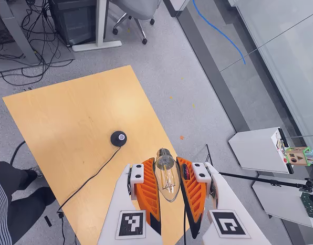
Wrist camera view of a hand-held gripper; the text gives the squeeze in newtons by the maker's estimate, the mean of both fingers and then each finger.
{"total": 22.0, "left": 24.6, "right": 19.4}